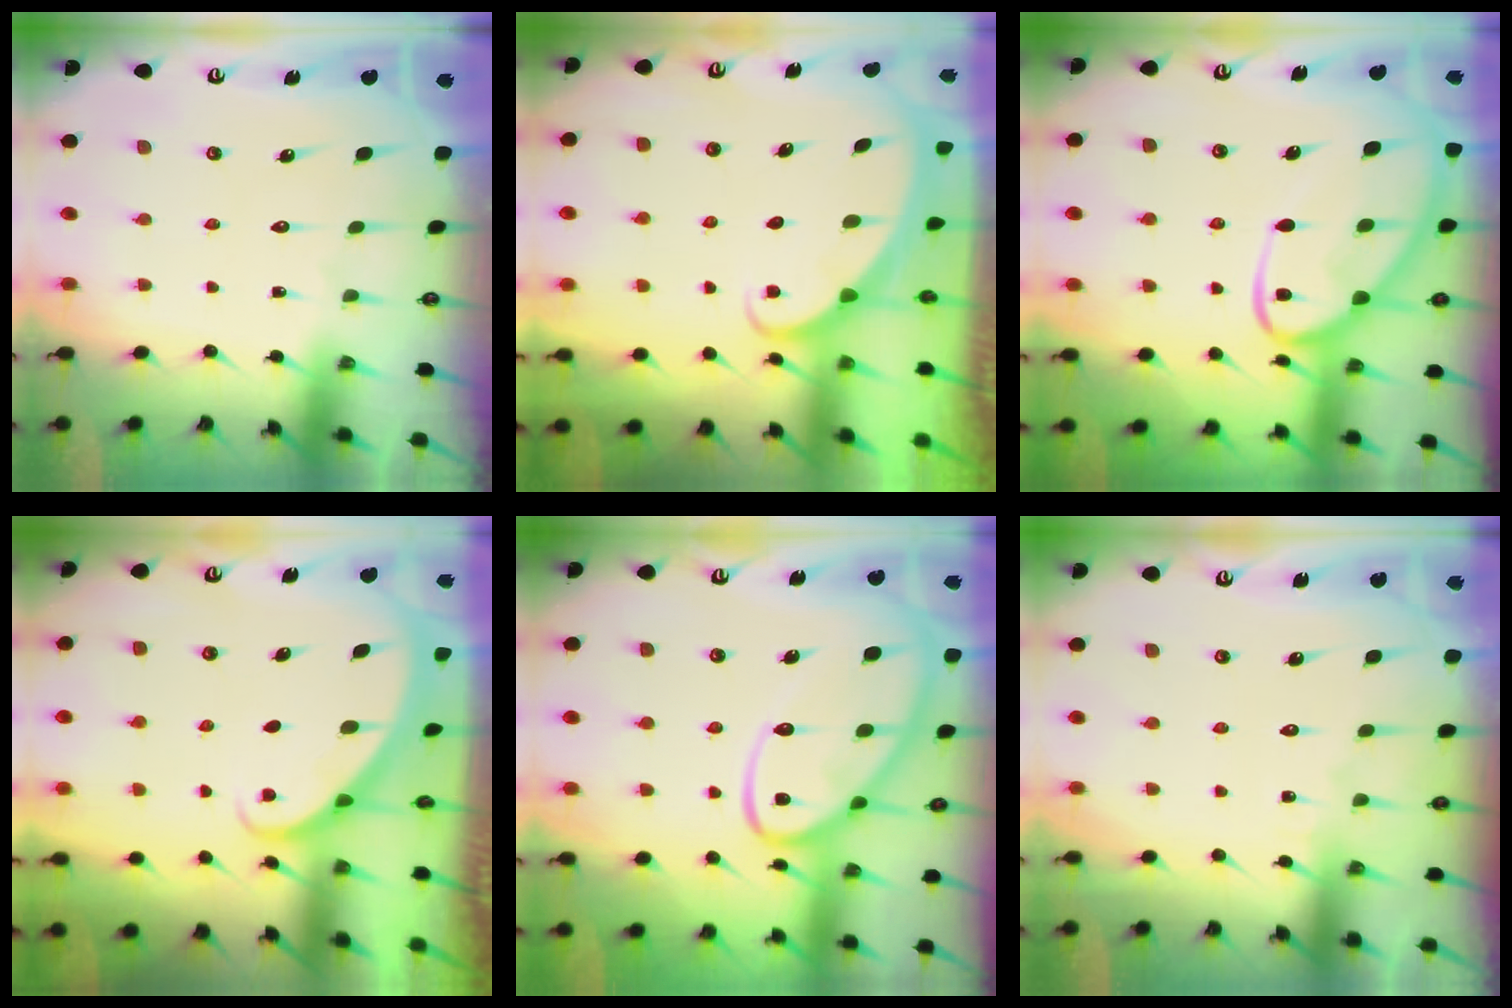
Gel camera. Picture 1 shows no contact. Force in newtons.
{"total": 1.8, "press": 1.8, "slide": 0.1}
{"total": 12.8, "press": 12.7, "slide": 1.1}
{"total": 1.9, "press": 1.9, "slide": 0.1}
{"total": 13.4, "press": 13.3, "slide": 1.3}
{"total": 3.6, "press": 3.5, "slide": 0.5}